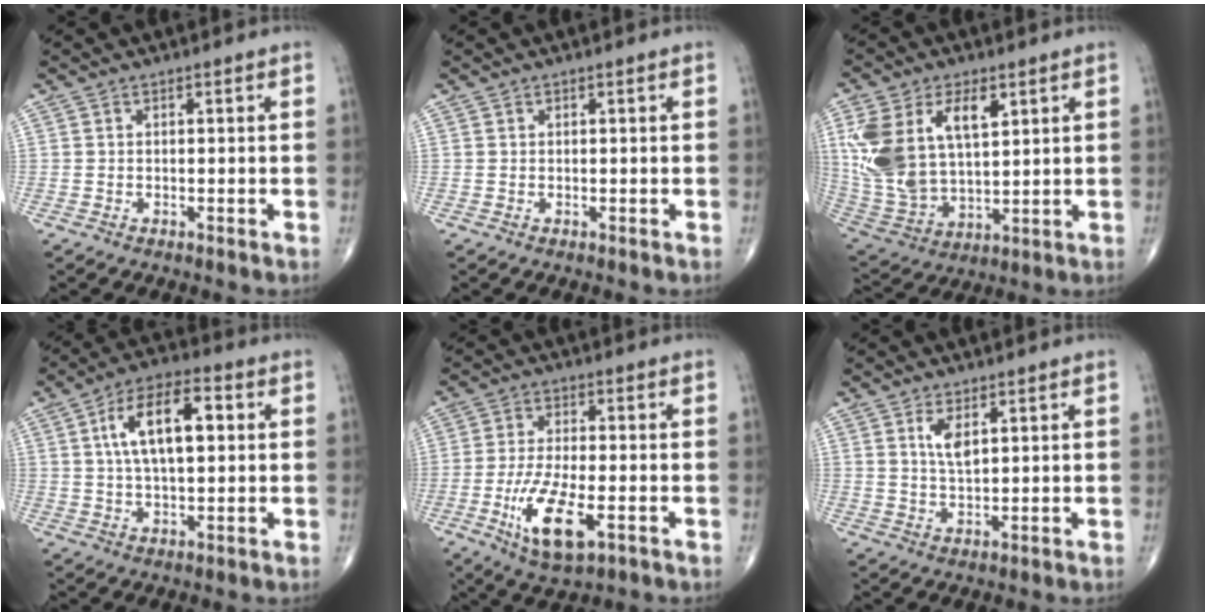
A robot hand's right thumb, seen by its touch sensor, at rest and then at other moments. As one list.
[{"total": 0.0}, {"total": 18.6, "force": [6.1, 10.3, 14.2], "torque": [-0.276, -0.015, 0.126]}, {"total": 13.1, "force": [2.9, 5.9, 11.3], "torque": [-0.187, 0.016, 0.045]}, {"total": 11.3, "force": [-4.0, 4.1, 9.7], "torque": [-0.190, -0.004, -0.067]}, {"total": 4.3, "force": [1.8, 1.7, 3.4], "torque": [-0.058, -0.011, 0.037]}]